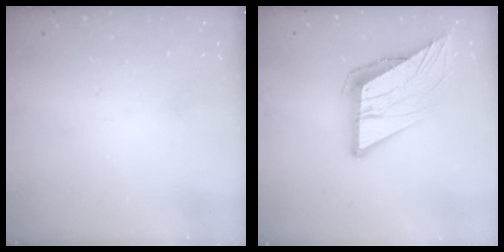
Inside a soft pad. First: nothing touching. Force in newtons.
{"total": 13.7, "press": 13.6, "slide": 1.6}